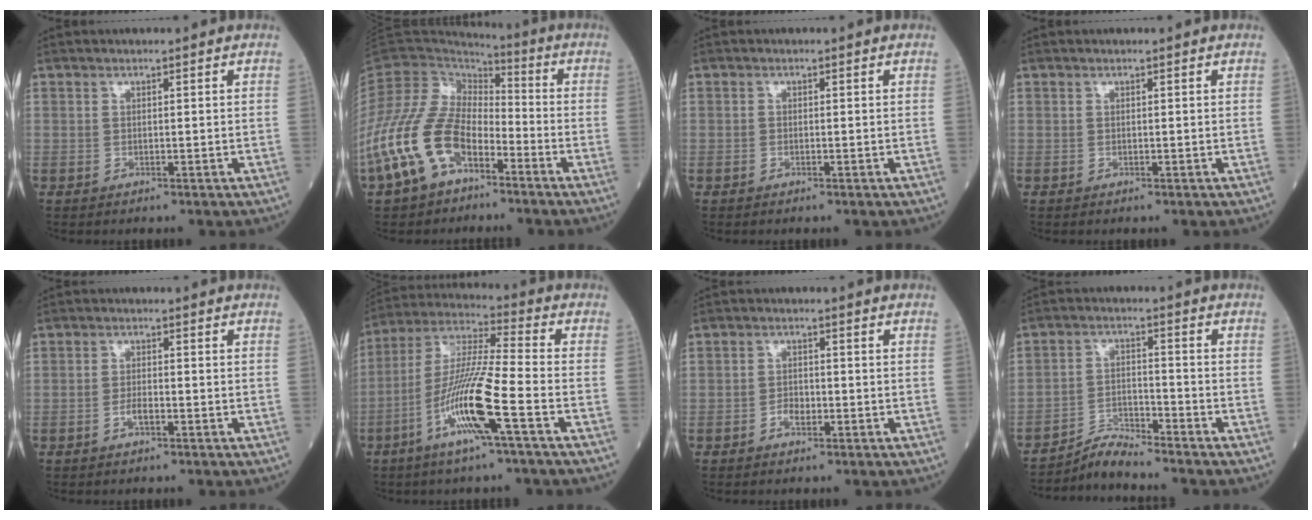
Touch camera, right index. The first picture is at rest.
{"total": 13.7, "force": [-7.1, 7.6, 9.0], "torque": [-0.217, 0.007, -0.140]}
{"total": 0.0}
{"total": 0.0}
{"total": 2.1, "force": [-1.1, 0.6, 1.6], "torque": [-0.024, 0.003, -0.020]}
{"total": 13.9, "force": [-5.5, 0.1, 12.8], "torque": [-0.263, -0.006, -0.111]}
{"total": 2.1, "force": [-1.0, 1.2, 1.4], "torque": [-0.017, 0.006, -0.018]}
{"total": 4.5, "force": [-4.5, -0.5, 0.0], "torque": [-0.008, -0.012, -0.081]}